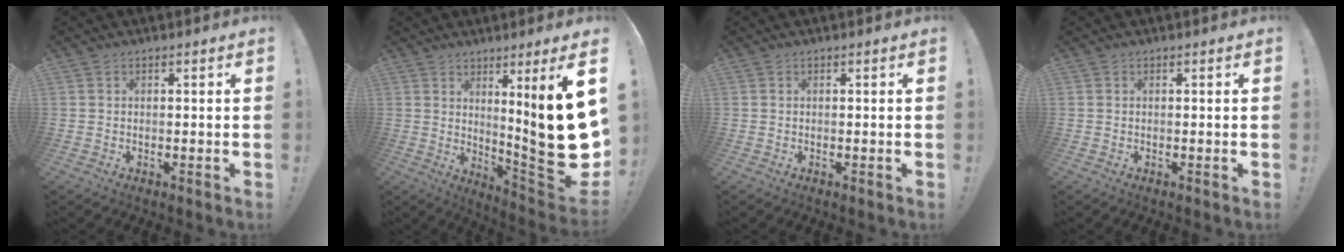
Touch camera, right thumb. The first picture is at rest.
{"total": 19.7, "force": [3.6, 1.6, 19.2], "torque": [-0.265, -0.056, 0.056]}
{"total": 0.0}
{"total": 0.0}